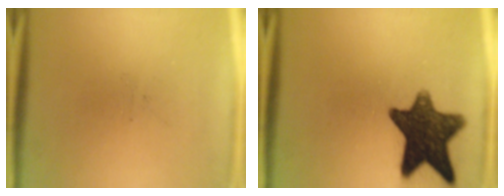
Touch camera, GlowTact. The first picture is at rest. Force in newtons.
{"total": 13.5}